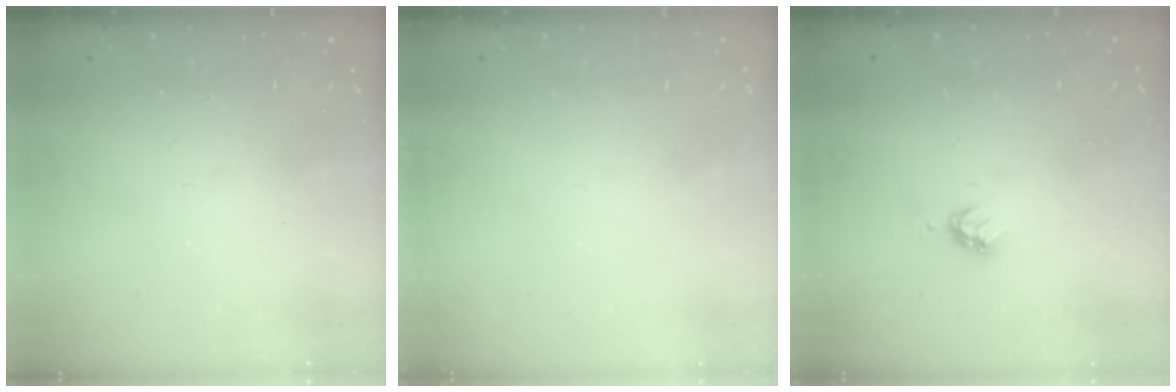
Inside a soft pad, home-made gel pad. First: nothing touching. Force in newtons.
{"total": 0.0}
{"total": 2.9, "press": 2.8, "slide": 0.4}